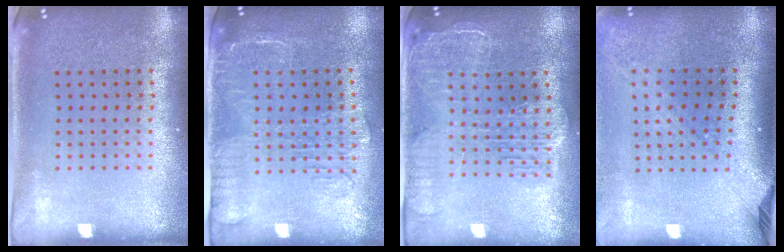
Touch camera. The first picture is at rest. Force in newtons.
{"total": 1.9, "press": 1.6, "slide": 1.0}
{"total": 2.5, "press": 2.2, "slide": 1.2}
{"total": 2.3, "press": 1.7, "slide": 1.6}